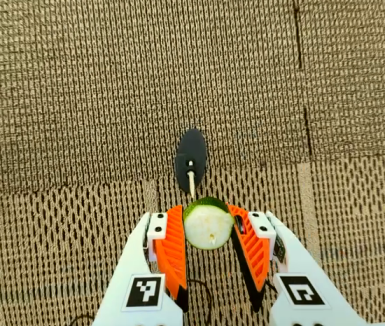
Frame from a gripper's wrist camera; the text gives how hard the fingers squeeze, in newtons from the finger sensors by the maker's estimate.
{"total": 9.0, "left": 8.6, "right": 9.5}